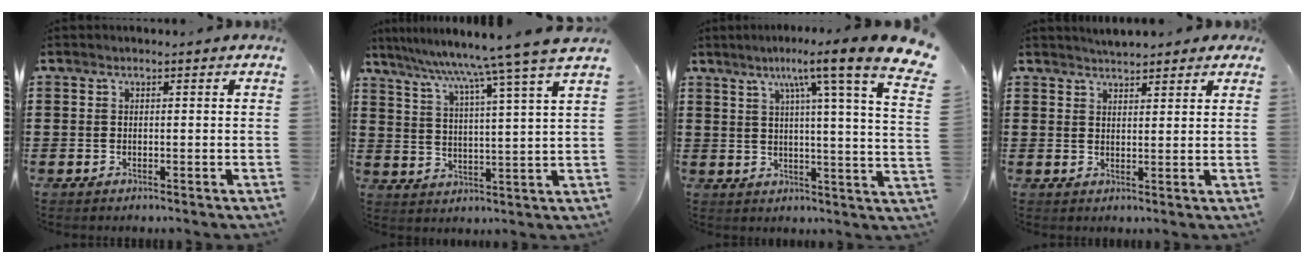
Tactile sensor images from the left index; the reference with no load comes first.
{"total": 7.9, "force": [6.6, -1.7, 3.9], "torque": [-0.094, -0.046, 0.101]}
{"total": 9.9, "force": [6.7, -1.3, 7.2], "torque": [-0.137, -0.051, 0.087]}
{"total": 2.5, "force": [2.5, 0.3, 0.2], "torque": [-0.010, -0.002, 0.046]}